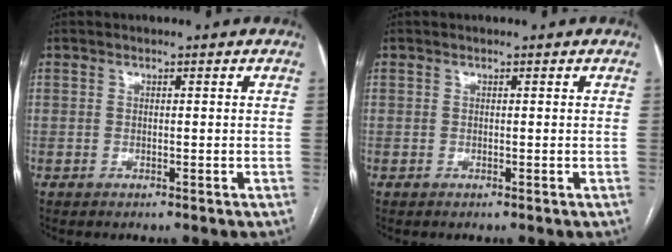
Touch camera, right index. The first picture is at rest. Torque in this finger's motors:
{"motor_torque": [0.00, 0.00, 0.00, 0.00]}